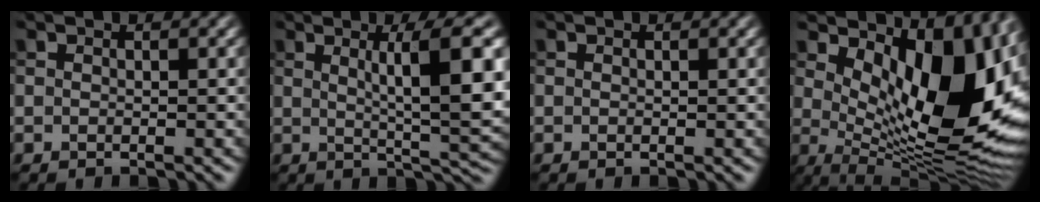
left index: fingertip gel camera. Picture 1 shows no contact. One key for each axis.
{"total": 9.0, "fx": 2.2, "fy": 1.9, "fz": 8.5, "tx": -0.106, "ty": 0.000, "tz": 0.036}
{"total": 0.0}
{"total": 13.2, "fx": 3.3, "fy": 6.1, "fz": 11.3, "tx": -0.156, "ty": -0.021, "tz": 0.065}